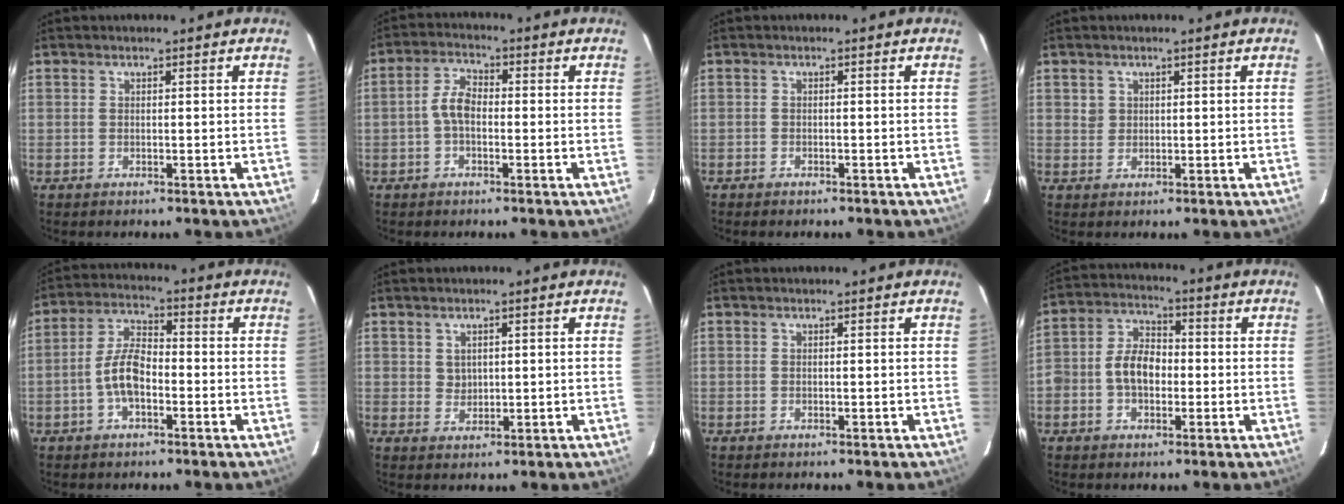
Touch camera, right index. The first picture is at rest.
{"total": 4.3, "force": [-1.0, 2.3, 3.5], "torque": [-0.075, 0.016, -0.019]}
{"total": 1.3, "force": [-1.1, 0.6, 0.2], "torque": [-0.013, 0.001, -0.020]}
{"total": 1.8, "force": [0.7, 1.7, 0.1], "torque": [0.004, 0.006, 0.010]}
{"total": 7.3, "force": [-2.4, 3.5, 5.9], "torque": [-0.124, 0.016, -0.044]}
{"total": 2.2, "force": [0.9, 1.9, 0.6], "torque": [-0.005, 0.005, 0.020]}
{"total": 0.0}
{"total": 7.7, "force": [-1.4, 5.4, 5.4], "torque": [-0.103, 0.025, -0.026]}